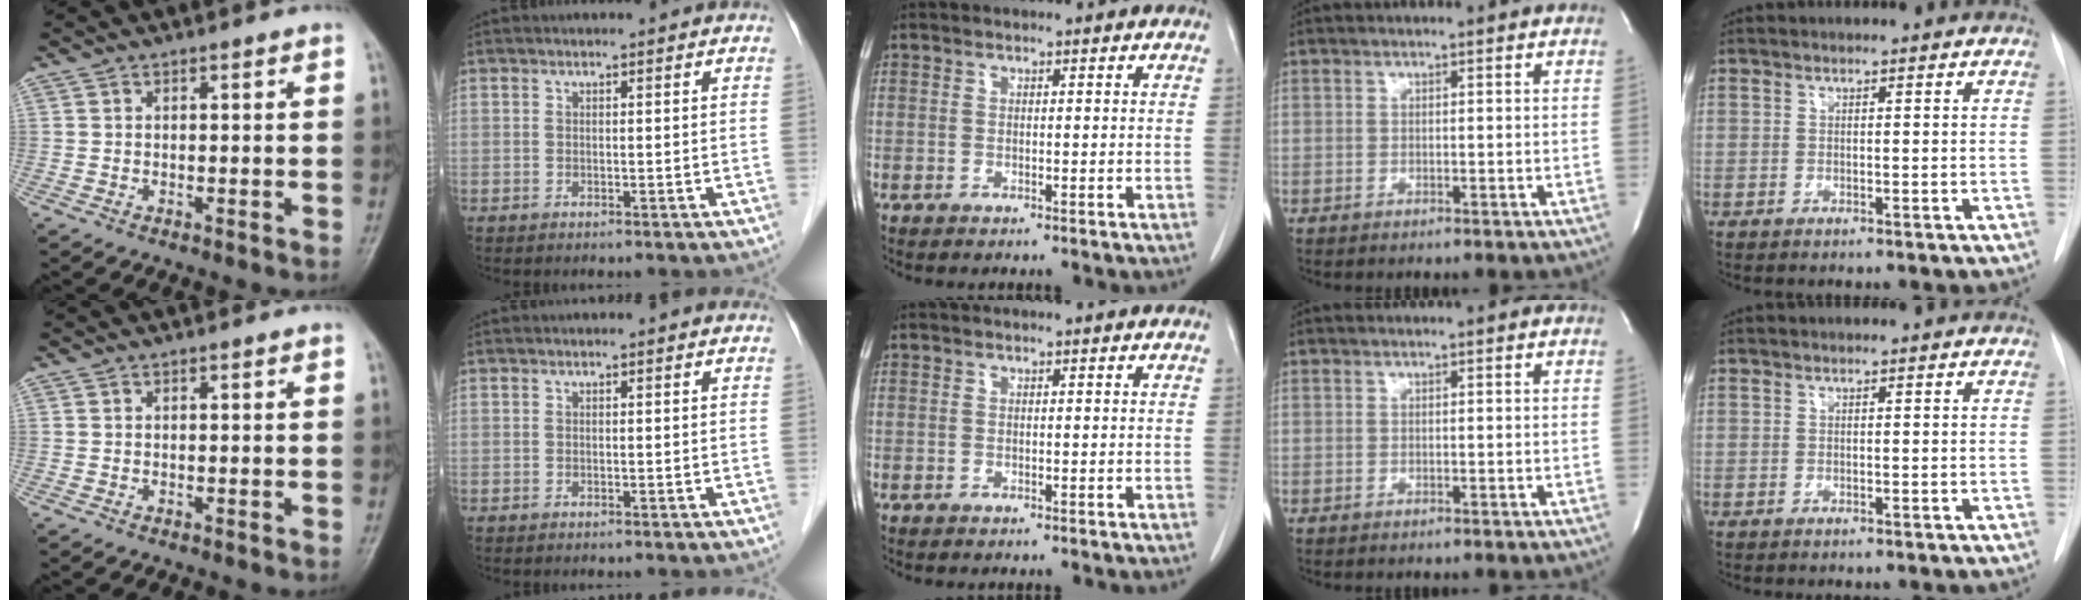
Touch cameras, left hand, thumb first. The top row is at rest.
{}